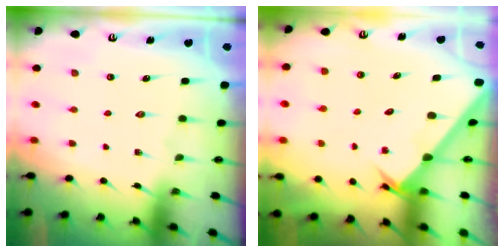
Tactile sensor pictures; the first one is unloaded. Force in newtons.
{"total": 1.9, "press": 1.9, "slide": 0.2}